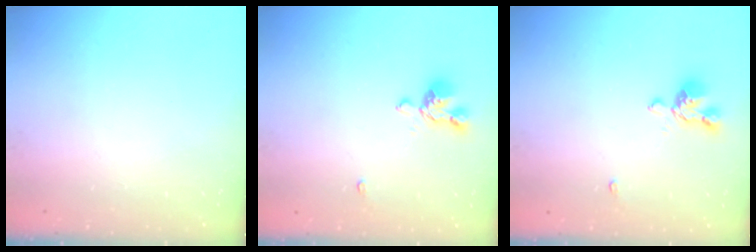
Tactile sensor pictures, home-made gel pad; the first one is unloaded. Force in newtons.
{"total": 1.2, "press": 0.8, "slide": 1.0}
{"total": 1.2, "press": 0.8, "slide": 1.0}